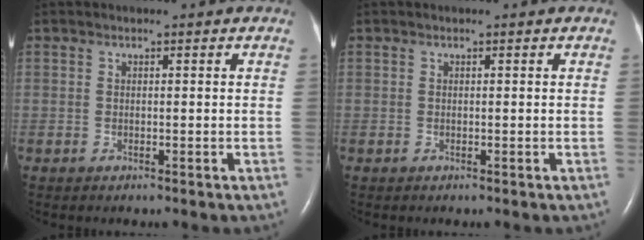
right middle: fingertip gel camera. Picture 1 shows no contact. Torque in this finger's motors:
{"motor_torque": [-0.01, 0.03, 0.00, 0.00]}